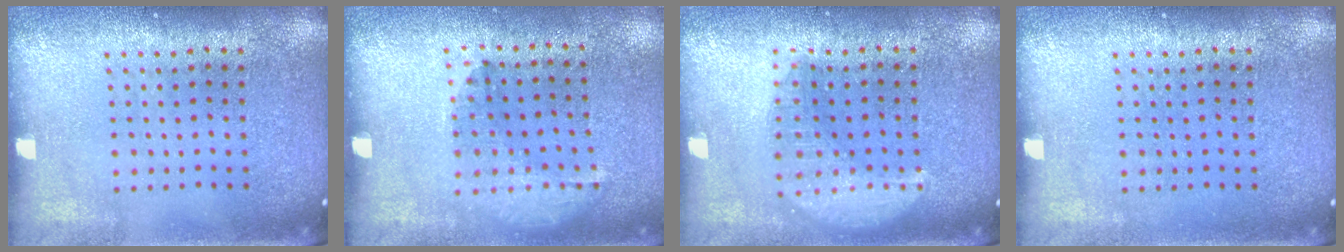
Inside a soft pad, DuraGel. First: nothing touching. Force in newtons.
{"total": 1.4, "press": 0.9, "slide": 1.0}
{"total": 2.9, "press": 2.9, "slide": 0.3}
{"total": 0.0}